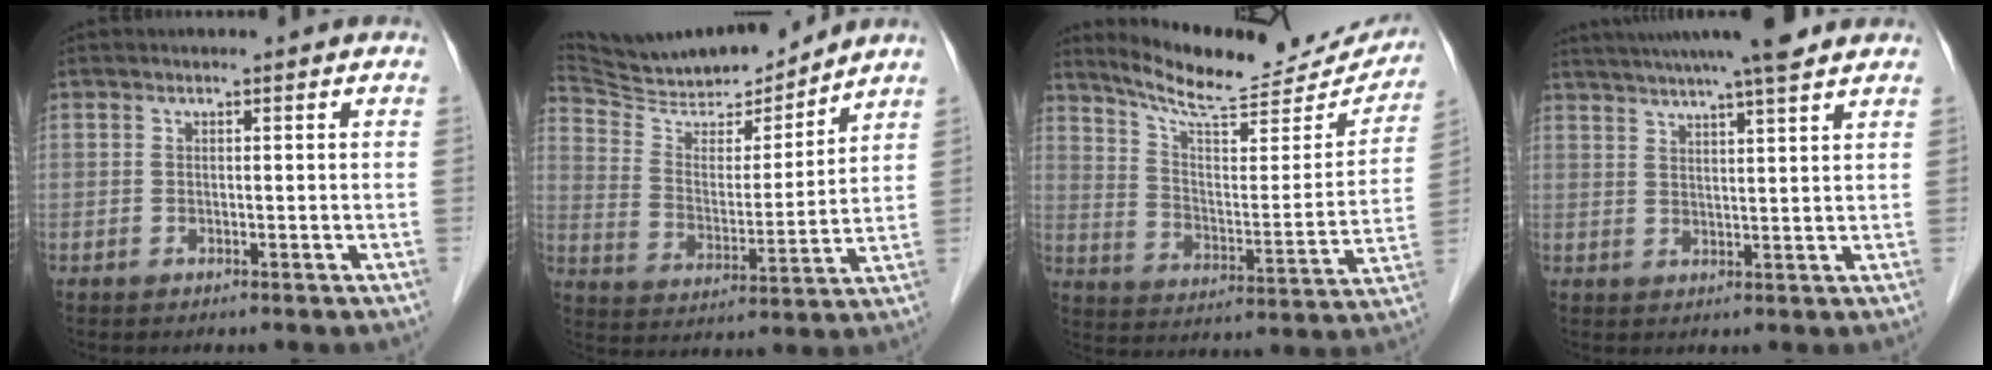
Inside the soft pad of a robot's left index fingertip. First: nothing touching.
{"total": 14.9, "force": [14.4, 1.7, 3.8], "torque": [-0.074, -0.006, 0.248]}
{"total": 20.5, "force": [19.1, 3.4, 6.5], "torque": [-0.098, -0.038, 0.265]}
{"total": 14.0, "force": [12.0, 0.2, 7.3], "torque": [-0.126, 0.027, 0.167]}